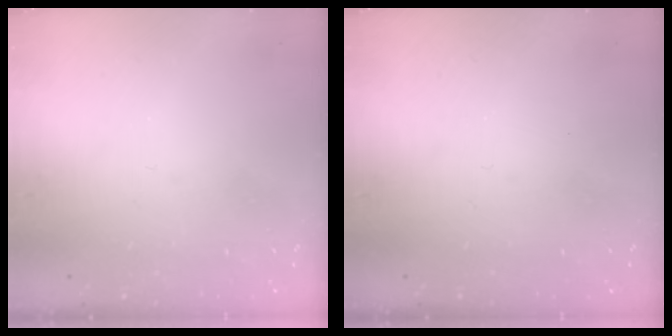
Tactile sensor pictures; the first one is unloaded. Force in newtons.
{"total": 0.0}